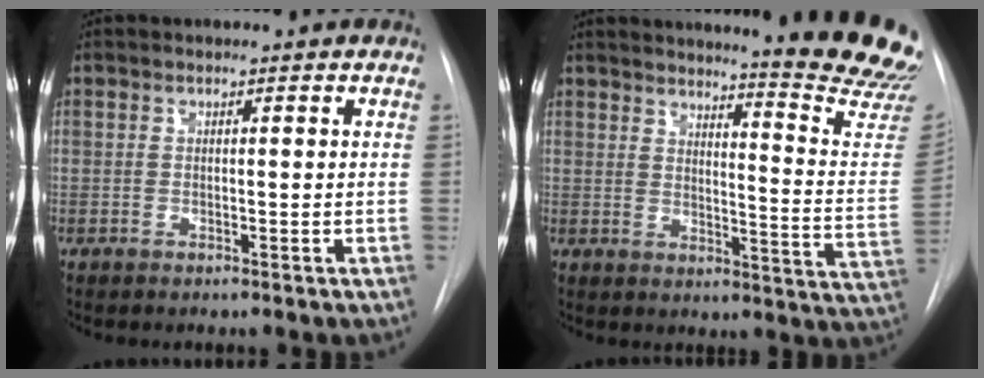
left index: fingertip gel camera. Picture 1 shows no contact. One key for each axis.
{"total": 21.1, "fx": 19.2, "fy": 0.0, "fz": 8.8, "tx": -0.114, "ty": -0.145, "tz": 0.214}